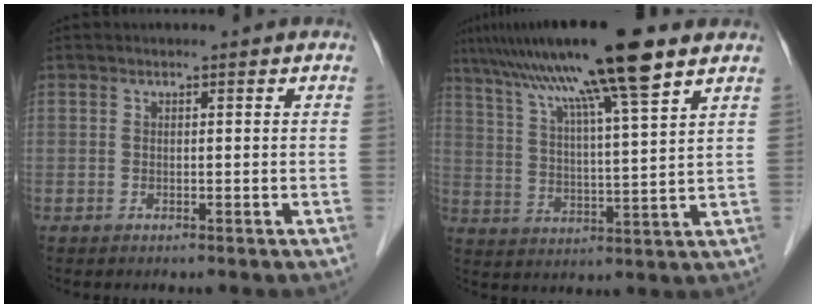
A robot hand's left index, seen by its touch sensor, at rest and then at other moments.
{"total": 16.0, "force": [11.2, -0.4, 11.5], "torque": [-0.195, 0.030, 0.183]}